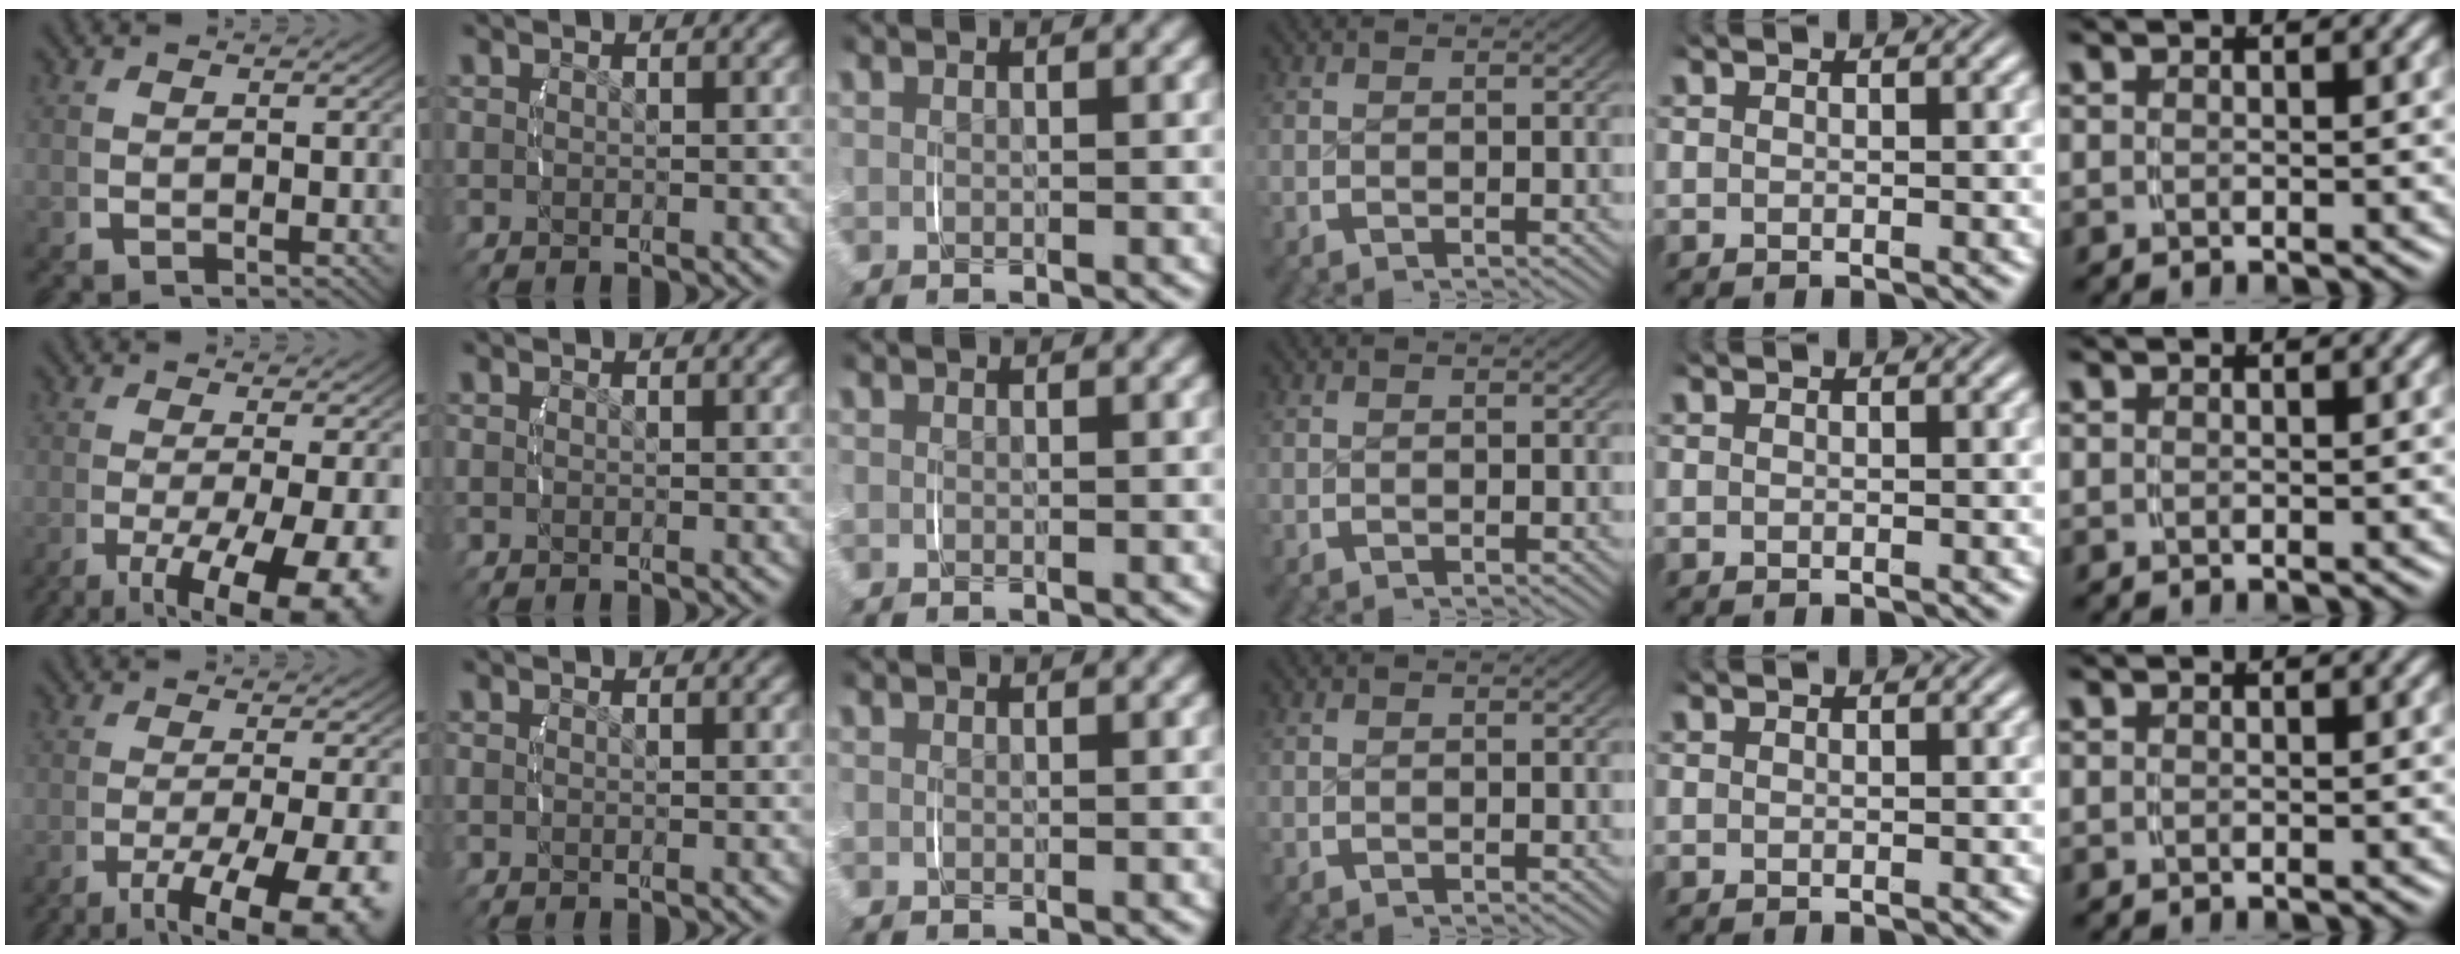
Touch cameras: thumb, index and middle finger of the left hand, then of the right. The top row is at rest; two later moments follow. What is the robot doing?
{"motion": "lift_and_place", "object": "glasses case"}